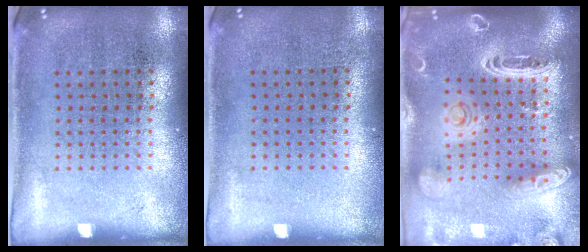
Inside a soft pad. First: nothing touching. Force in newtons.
{"total": 0.0}
{"total": 3.4, "press": 2.8, "slide": 2.0}